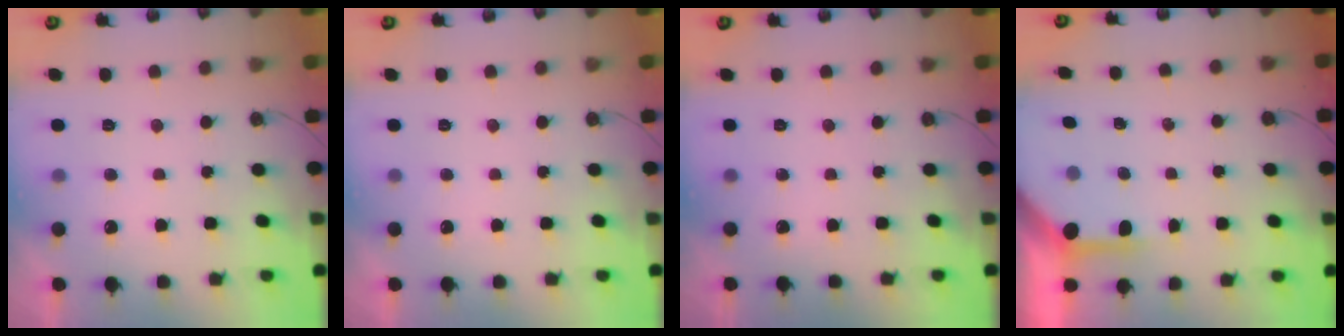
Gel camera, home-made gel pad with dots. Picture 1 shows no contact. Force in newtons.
{"total": 0.0}
{"total": 0.0}
{"total": 3.8, "press": 3.8, "slide": 0.3}